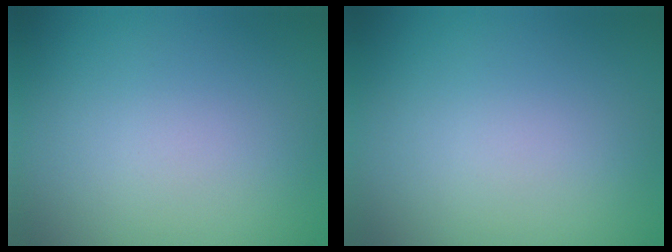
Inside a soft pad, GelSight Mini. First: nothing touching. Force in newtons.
{"total": 0.0}